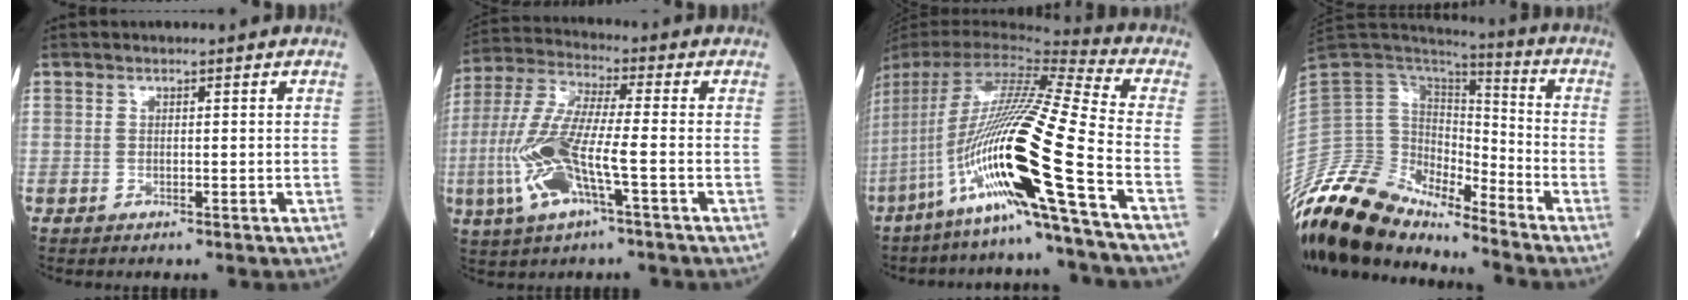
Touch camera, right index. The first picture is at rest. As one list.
[{"total": 13.3, "force": [-3.6, 2.1, 12.6], "torque": [-0.282, -0.005, -0.071]}, {"total": 23.8, "force": [-9.1, -1.0, 22.0], "torque": [-0.437, -0.024, -0.176]}, {"total": 15.8, "force": [-14.5, 4.7, 4.3], "torque": [-0.081, 0.062, -0.270]}]